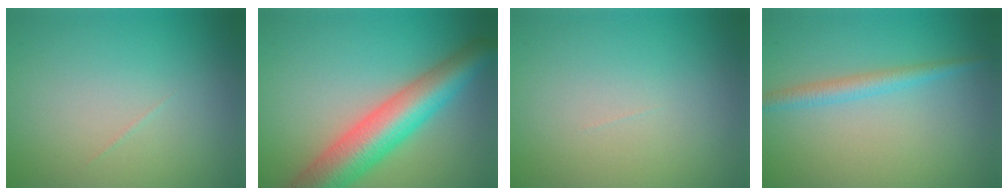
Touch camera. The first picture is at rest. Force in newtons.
{"total": 8.1, "press": 8.1, "slide": 0.4}
{"total": 0.0}
{"total": 2.1, "press": 2.1, "slide": 0.1}